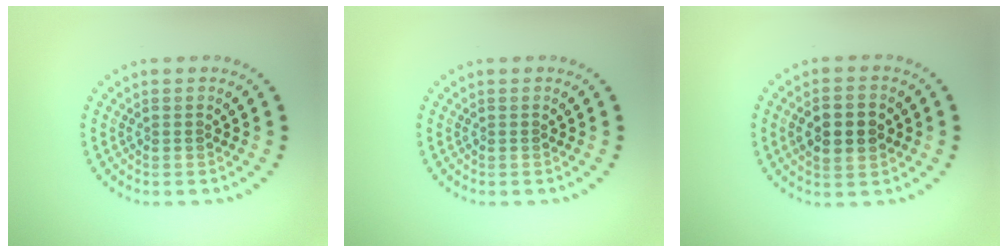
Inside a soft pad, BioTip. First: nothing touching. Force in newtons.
{"total": 0.0}
{"total": 4.0, "press": 4.0, "slide": 0.1}